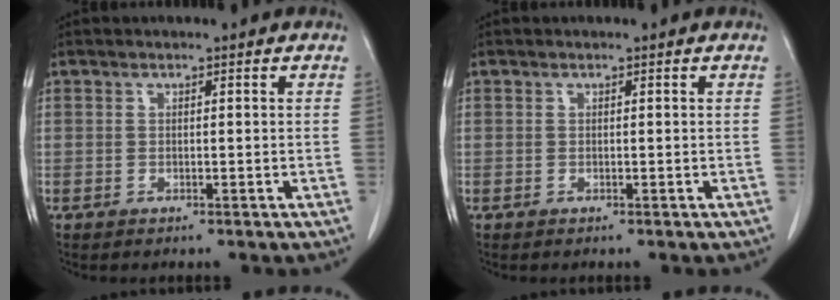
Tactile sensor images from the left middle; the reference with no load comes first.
{"total": 0.0}